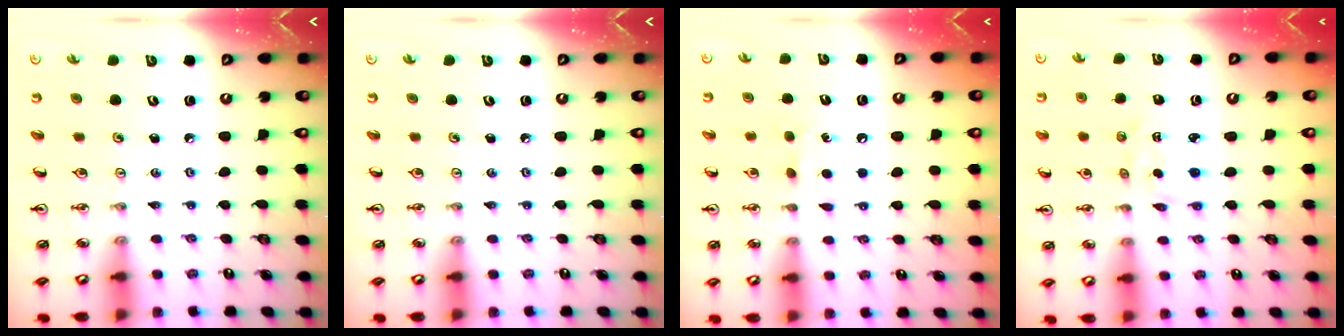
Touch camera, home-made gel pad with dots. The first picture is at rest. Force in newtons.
{"total": 0.0}
{"total": 5.9, "press": 5.9, "slide": 0.7}
{"total": 2.0, "press": 1.9, "slide": 0.5}